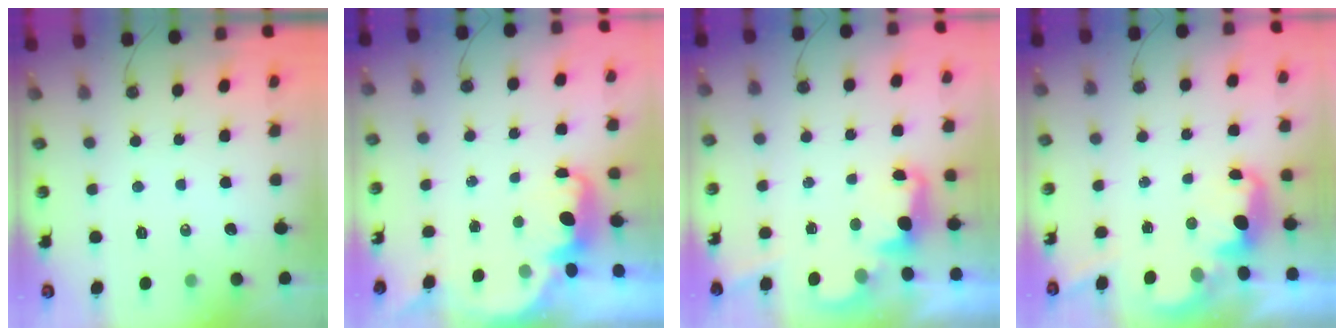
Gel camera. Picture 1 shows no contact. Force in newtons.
{"total": 2.5, "press": 2.4, "slide": 0.6}
{"total": 2.5, "press": 2.4, "slide": 0.5}
{"total": 2.9, "press": 2.8, "slide": 0.6}